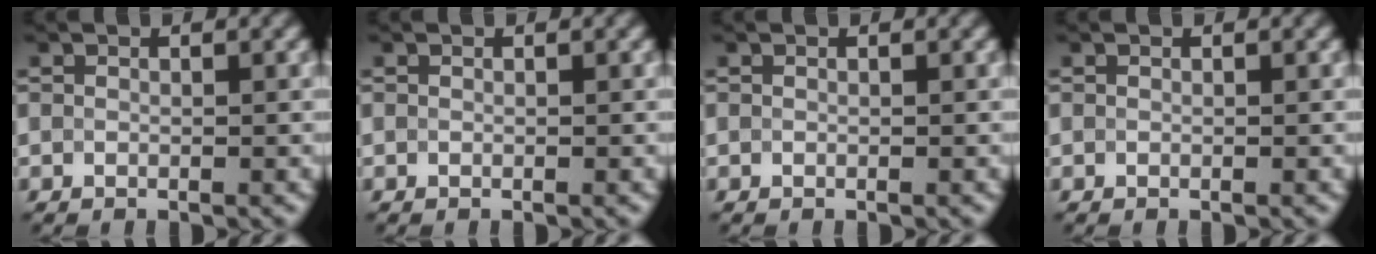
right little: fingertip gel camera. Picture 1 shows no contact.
{"total": 0.0}
{"total": 0.0}
{"total": 0.0}